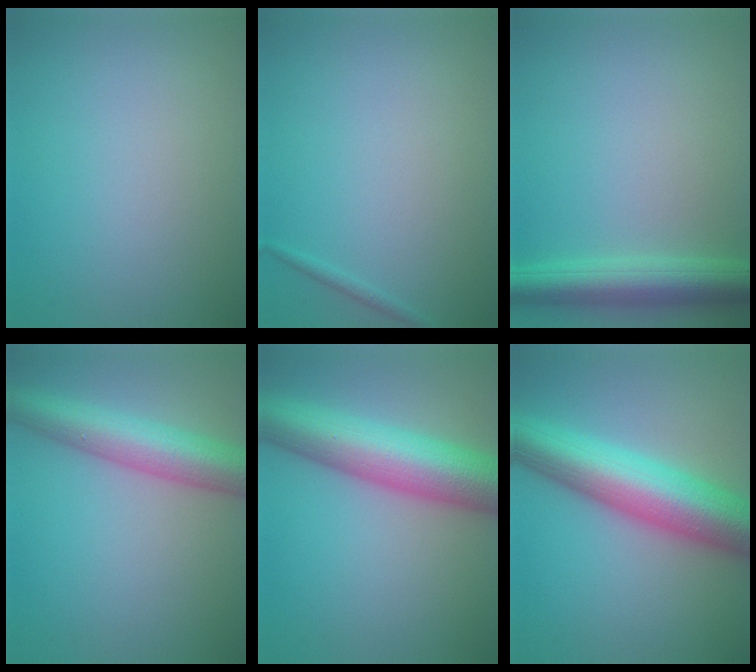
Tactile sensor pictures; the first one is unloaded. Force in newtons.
{"total": 0.6, "press": 0.6, "slide": 0.1}
{"total": 5.1, "press": 5.1, "slide": 0.3}
{"total": 6.5, "press": 6.5, "slide": 0.2}
{"total": 9.9, "press": 9.9, "slide": 0.4}
{"total": 10.2, "press": 10.2, "slide": 0.4}